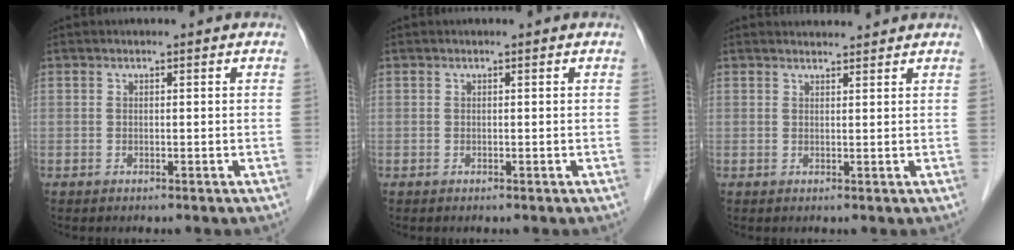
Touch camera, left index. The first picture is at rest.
{"total": 0.0}
{"total": 3.2, "force": [3.1, 0.3, 0.3], "torque": [-0.011, 0.018, 0.045]}